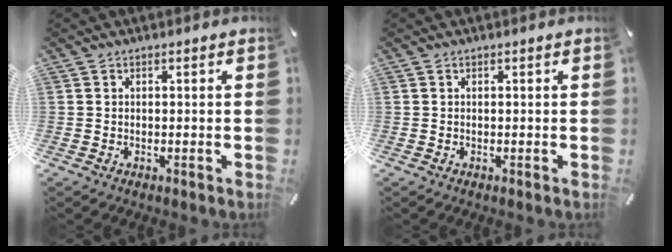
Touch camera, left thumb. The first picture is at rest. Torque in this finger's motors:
{"motor_torque": [-0.13, -0.13, 0.00, 0.00, 0.00]}